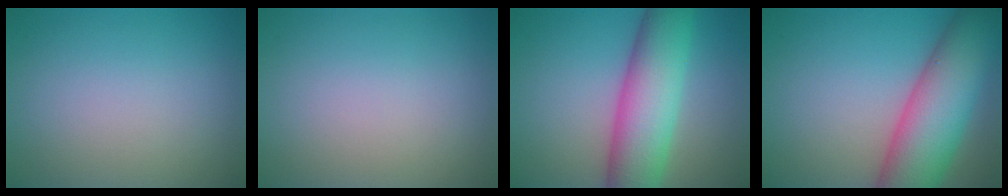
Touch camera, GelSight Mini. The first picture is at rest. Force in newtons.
{"total": 0.0}
{"total": 9.3, "press": 9.3, "slide": 0.2}
{"total": 11.2, "press": 11.2, "slide": 0.4}